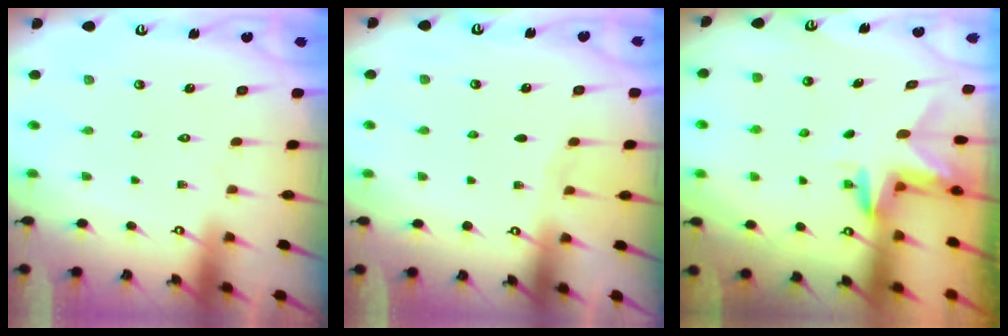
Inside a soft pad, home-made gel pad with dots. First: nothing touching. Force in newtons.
{"total": 2.3, "press": 2.3, "slide": 0.4}
{"total": 3.0, "press": 3.0, "slide": 0.3}